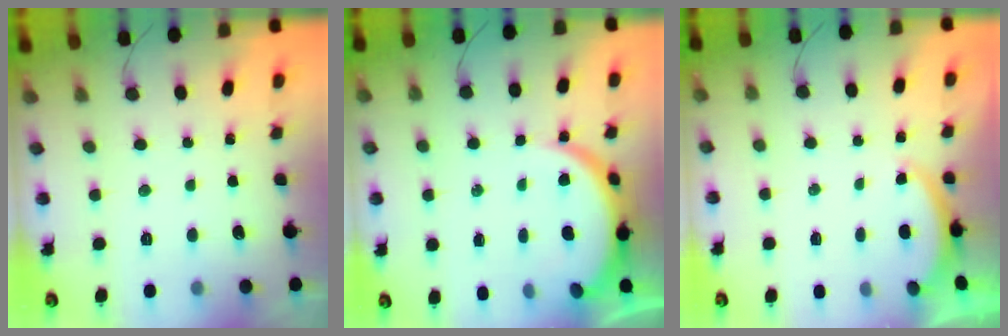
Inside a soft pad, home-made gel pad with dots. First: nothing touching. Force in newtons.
{"total": 8.4, "press": 8.3, "slide": 1.0}
{"total": 1.3, "press": 1.2, "slide": 0.5}